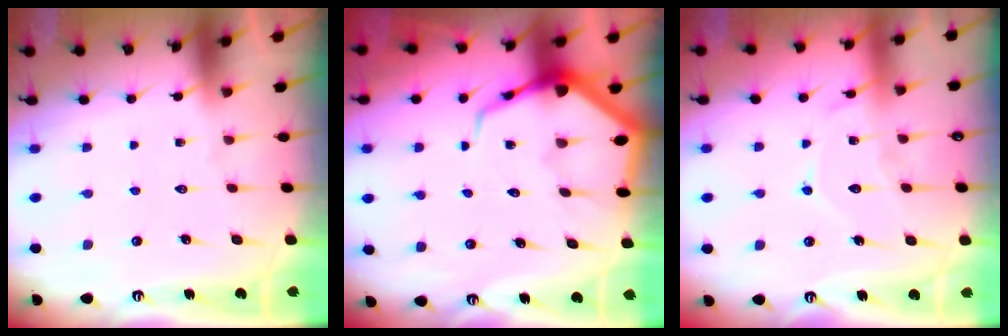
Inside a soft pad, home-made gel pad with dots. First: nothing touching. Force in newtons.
{"total": 8.4, "press": 8.3, "slide": 0.8}
{"total": 9.9, "press": 9.8, "slide": 1.0}